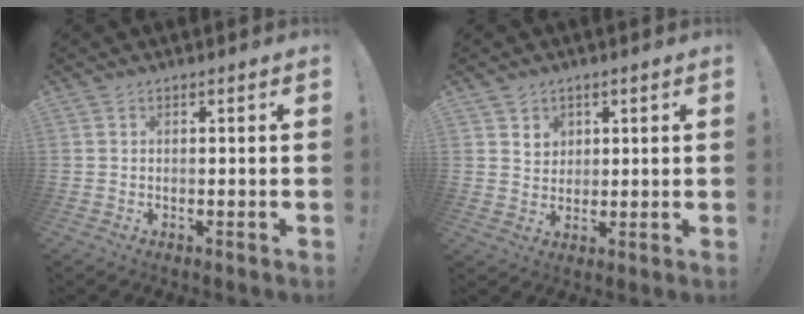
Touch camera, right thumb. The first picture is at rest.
{"total": 4.5, "force": [2.7, 3.5, 0.6], "torque": [0.005, -0.018, 0.046]}